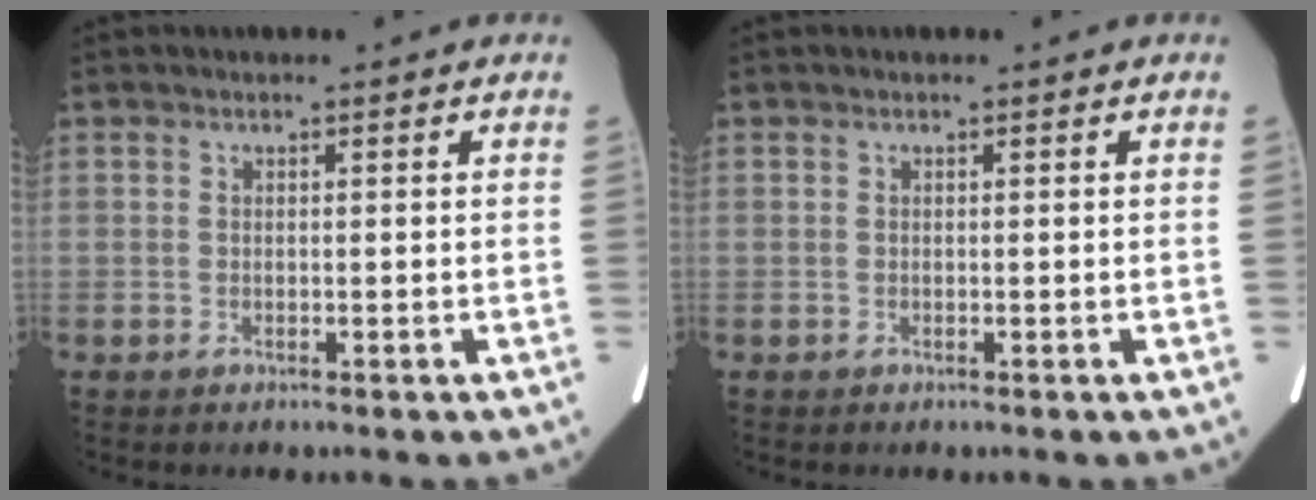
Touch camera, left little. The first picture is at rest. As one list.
[{"total": 0.0}]